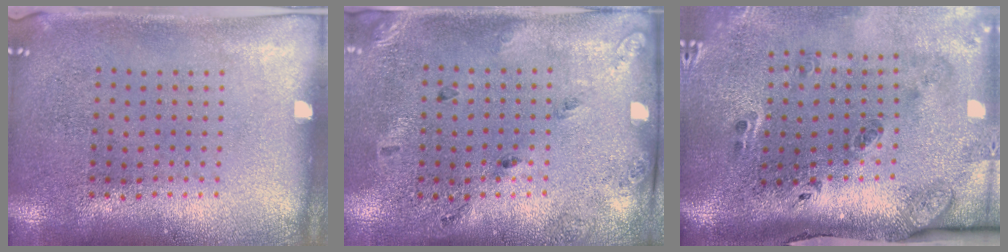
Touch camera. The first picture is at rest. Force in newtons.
{"total": 1.7, "press": 1.0, "slide": 1.4}
{"total": 3.2, "press": 1.9, "slide": 2.6}